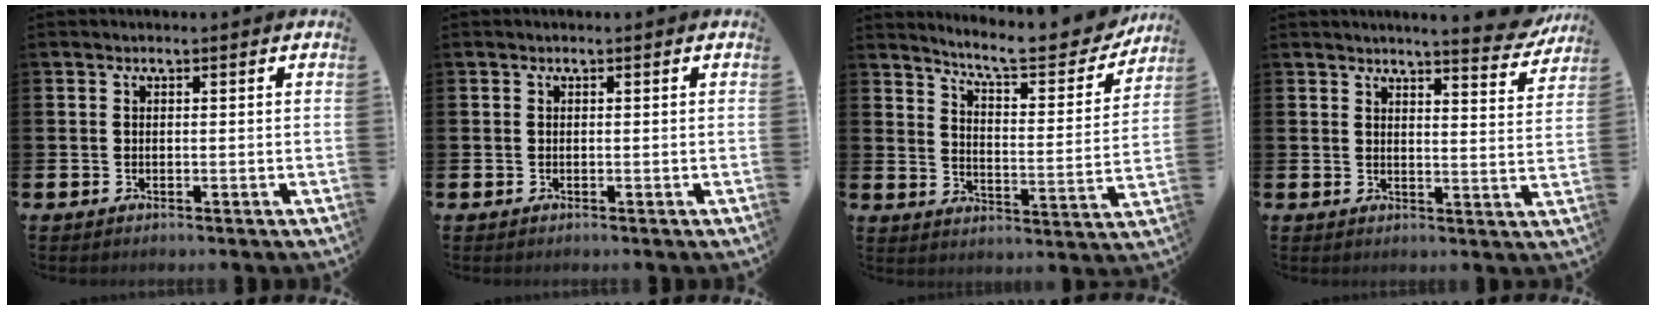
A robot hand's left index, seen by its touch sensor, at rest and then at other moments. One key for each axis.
{"total": 0.0}
{"total": 8.0, "fx": 7.3, "fy": 1.2, "fz": 3.0, "tx": -0.076, "ty": -0.057, "tz": 0.121}
{"total": 4.9, "fx": 4.8, "fy": -0.2, "fz": 1.3, "tx": -0.018, "ty": -0.033, "tz": 0.078}